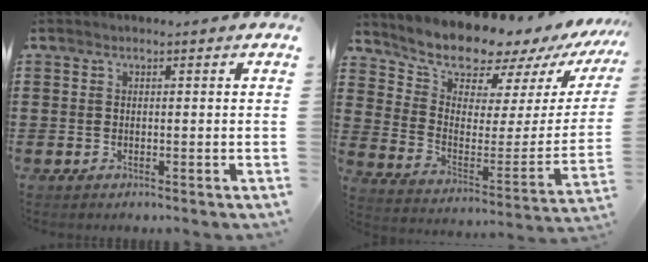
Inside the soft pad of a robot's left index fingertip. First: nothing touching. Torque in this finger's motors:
{"motor_torque": [2.14, 0.00, 1.05, 0.21]}